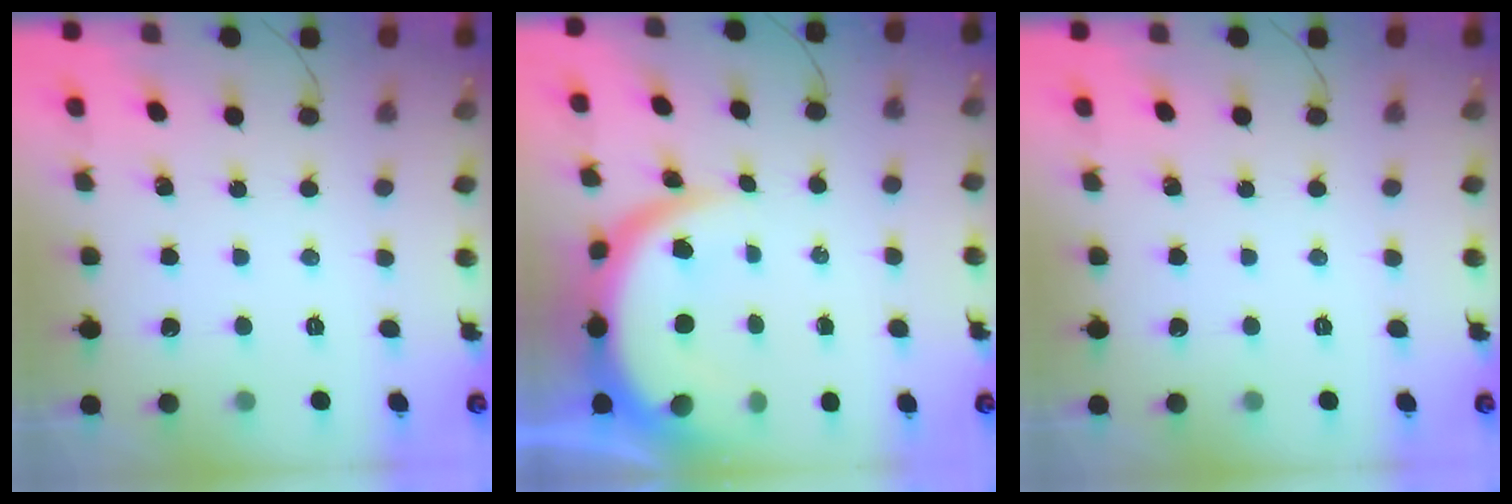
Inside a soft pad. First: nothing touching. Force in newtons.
{"total": 8.9, "press": 8.9, "slide": 0.7}
{"total": 0.0}